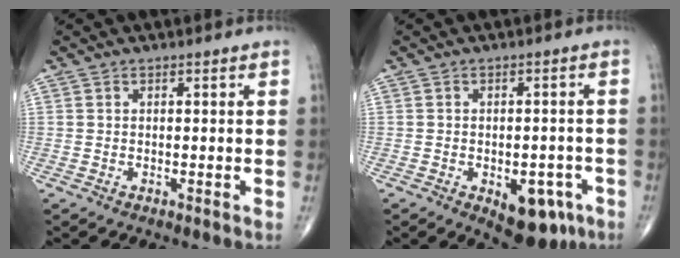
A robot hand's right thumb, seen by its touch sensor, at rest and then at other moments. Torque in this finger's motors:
{"motor_torque": [1.36, 1.21, 0.39, -0.67, 0.06]}